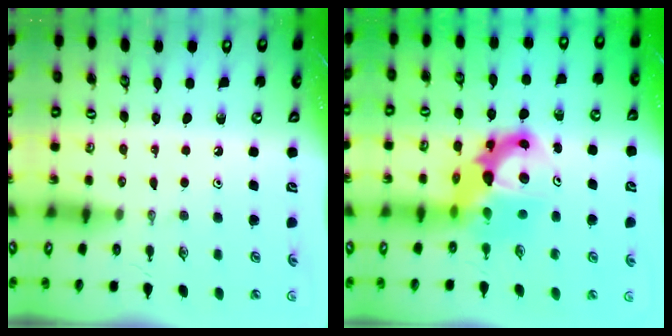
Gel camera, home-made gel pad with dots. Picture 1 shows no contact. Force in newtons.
{"total": 11.3, "press": 11.2, "slide": 1.0}